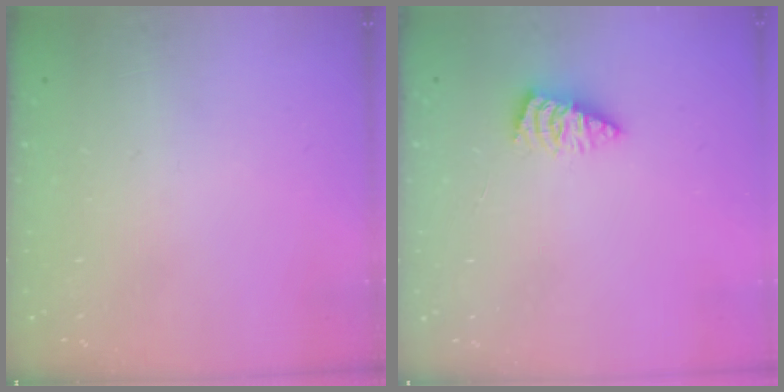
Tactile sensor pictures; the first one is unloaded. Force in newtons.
{"total": 2.8, "press": 2.7, "slide": 0.3}